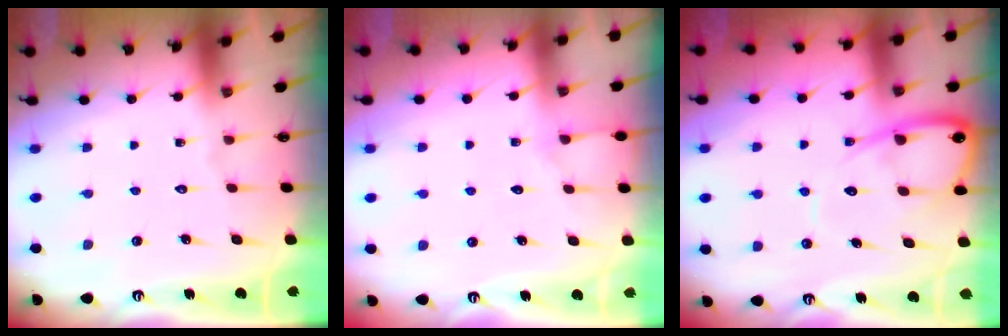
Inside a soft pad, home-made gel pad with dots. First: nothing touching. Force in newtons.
{"total": 7.7, "press": 7.6, "slide": 0.8}
{"total": 8.8, "press": 8.7, "slide": 0.8}